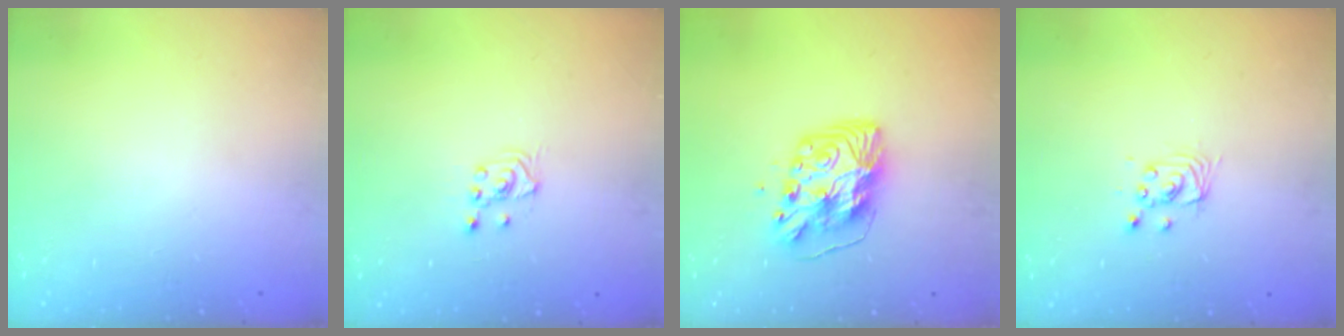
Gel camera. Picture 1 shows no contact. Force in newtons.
{"total": 2.1, "press": 2.0, "slide": 0.8}
{"total": 11.3, "press": 11.3, "slide": 1.1}
{"total": 2.7, "press": 2.7, "slide": 0.2}